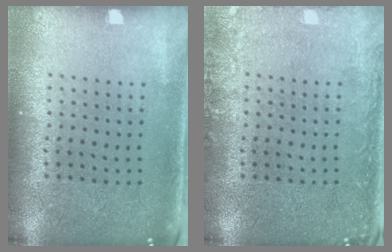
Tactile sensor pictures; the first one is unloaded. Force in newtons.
{"total": 2.2, "press": 2.1, "slide": 0.2}